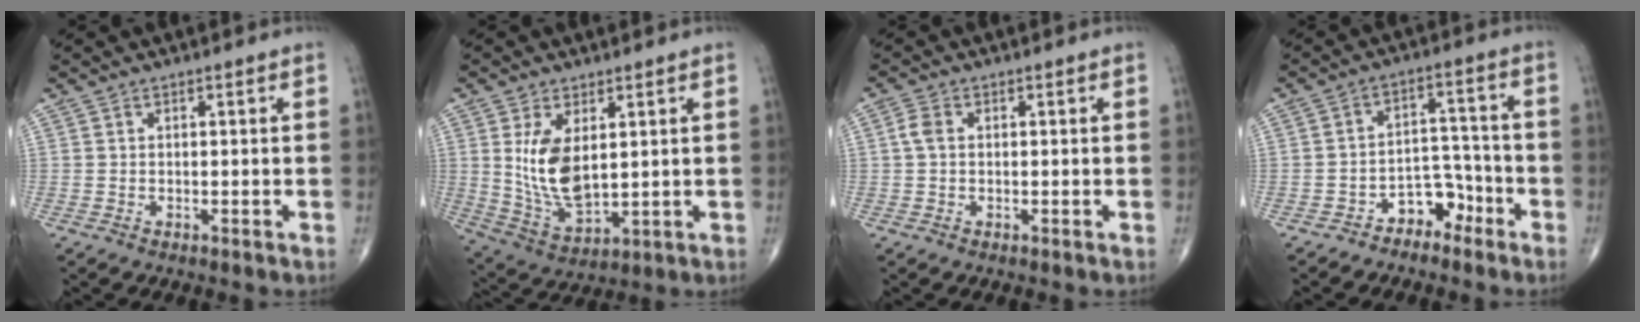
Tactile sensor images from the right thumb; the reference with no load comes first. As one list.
[{"total": 10.9, "force": [2.3, 5.7, 8.9], "torque": [-0.159, -0.023, 0.061]}, {"total": 2.4, "force": [0.2, 1.7, 1.8], "torque": [-0.041, 0.006, 0.000]}, {"total": 5.9, "force": [-4.0, 3.8, 2.0], "torque": [0.006, 0.057, -0.070]}]